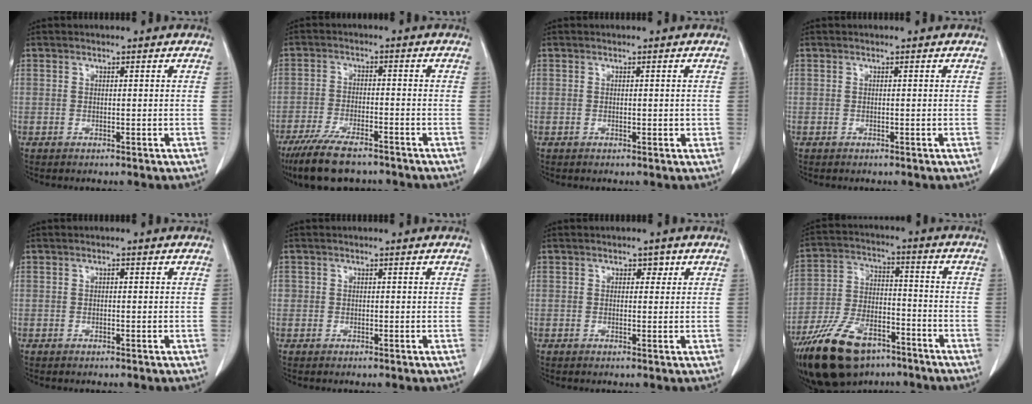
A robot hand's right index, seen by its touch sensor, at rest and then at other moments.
{"total": 11.5, "force": [-8.7, 3.4, 6.8], "torque": [-0.122, -0.022, -0.144]}
{"total": 1.8, "force": [-0.1, 1.0, 1.5], "torque": [-0.029, 0.001, 0.003]}
{"total": 0.0}
{"total": 0.7, "force": [0.1, 0.4, 0.6], "torque": [-0.014, 0.002, 0.000]}
{"total": 1.5, "force": [0.0, 1.5, 0.4], "torque": [-0.010, 0.013, 0.003]}
{"total": 2.0, "force": [0.8, 1.4, 1.3], "torque": [-0.025, 0.014, 0.014]}
{"total": 17.5, "force": [-11.8, 8.3, 10.0], "torque": [-0.217, -0.003, -0.207]}